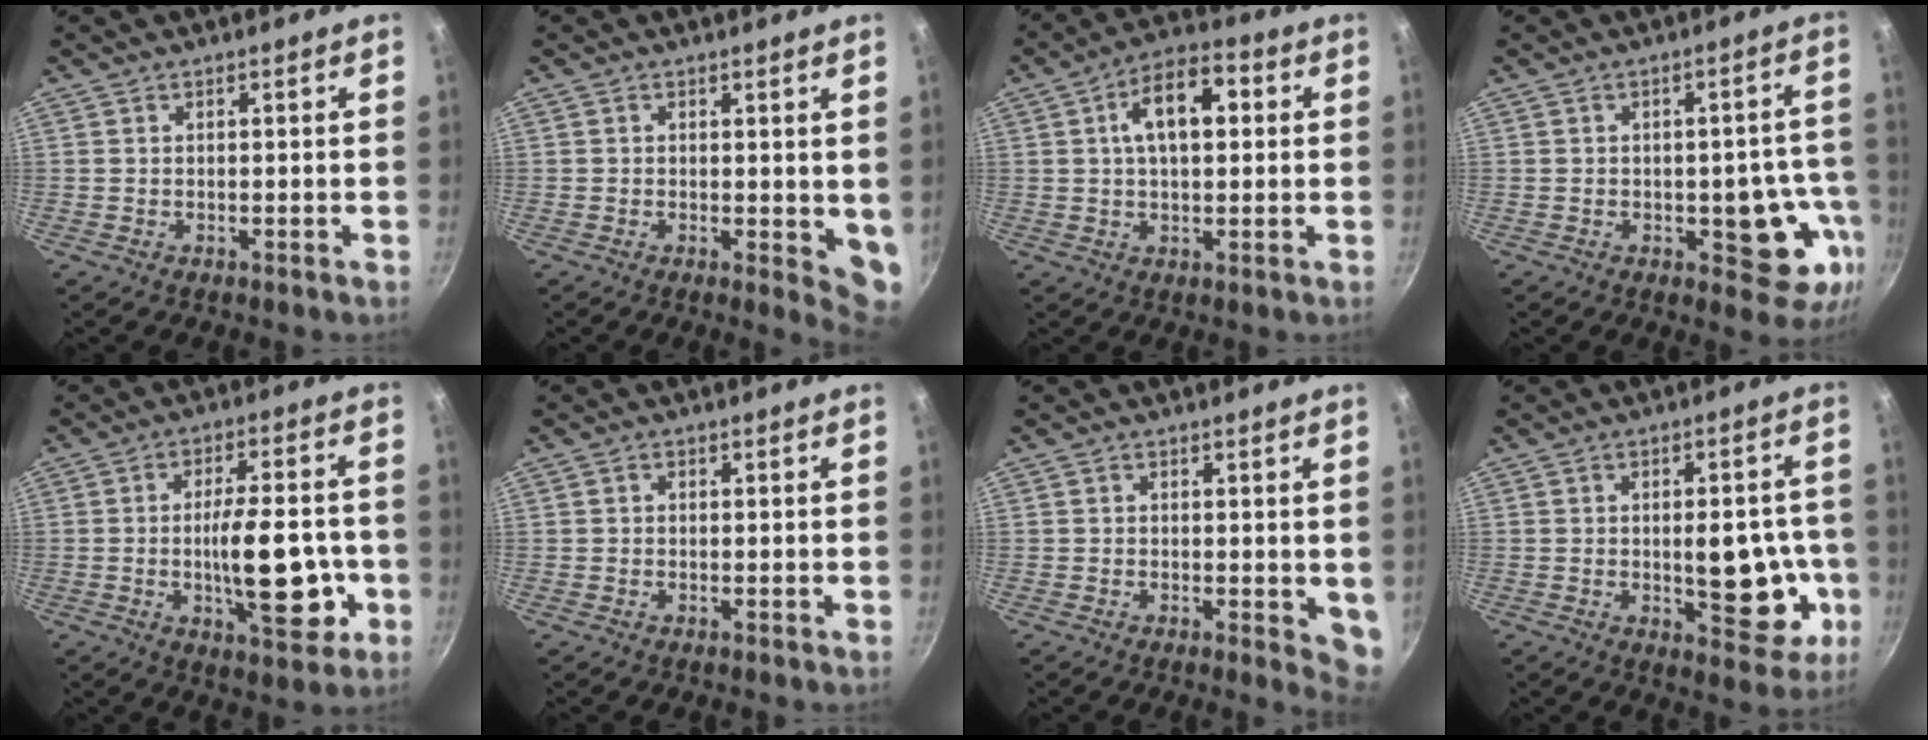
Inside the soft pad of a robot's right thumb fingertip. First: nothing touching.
{"total": 5.1, "force": [0.5, 2.6, 4.3], "torque": [-0.044, -0.012, 0.004]}
{"total": 11.4, "force": [2.3, 6.1, 9.3], "torque": [-0.124, 0.020, 0.026]}
{"total": 10.9, "force": [-3.2, 5.7, 8.7], "torque": [-0.045, 0.016, -0.038]}
{"total": 14.8, "force": [-3.1, 5.7, 13.3], "torque": [-0.176, 0.014, -0.041]}
{"total": 0.7, "force": [0.1, 0.7, 0.3], "torque": [-0.003, 0.004, 0.001]}
{"total": 4.3, "force": [0.0, 2.3, 3.6], "torque": [-0.034, -0.005, 0.000]}
{"total": 12.8, "force": [-1.9, 6.3, 11.0], "torque": [-0.099, 0.006, -0.019]}